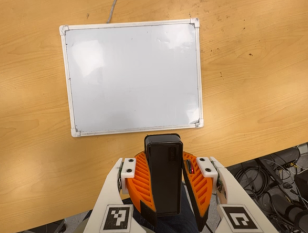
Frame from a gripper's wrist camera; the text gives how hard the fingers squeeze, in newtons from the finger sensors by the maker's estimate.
{"total": 10.1, "left": 10.0, "right": 10.2}